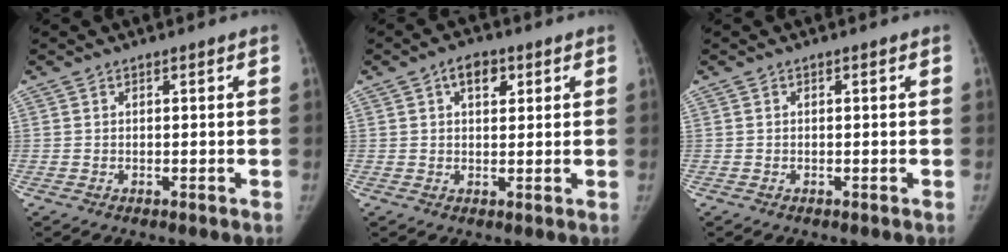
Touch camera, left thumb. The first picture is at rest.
{"total": 4.7, "force": [2.1, 2.8, 3.1], "torque": [-0.031, -0.002, 0.027]}
{"total": 0.0}